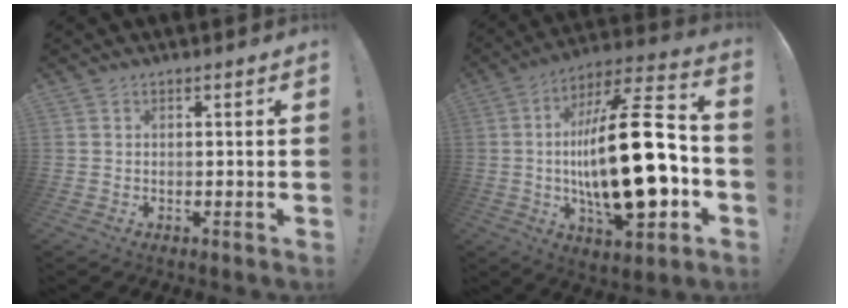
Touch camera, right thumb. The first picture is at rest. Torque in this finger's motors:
{"motor_torque": [0.74, 2.02, 2.55, -0.22, 0.34]}